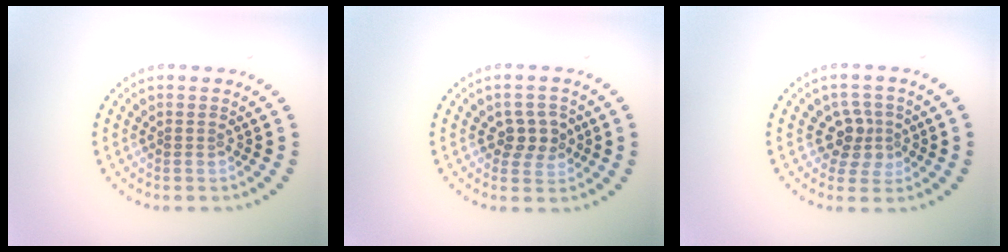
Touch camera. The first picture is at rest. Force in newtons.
{"total": 2.5, "press": 2.4, "slide": 0.7}
{"total": 2.7, "press": 2.4, "slide": 1.3}